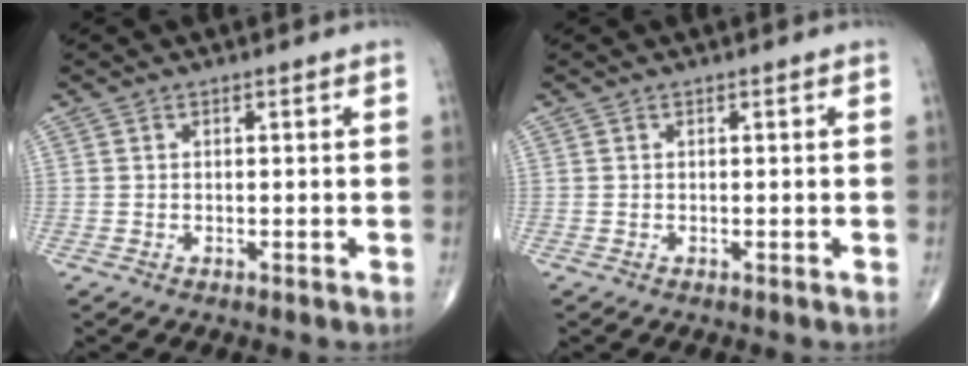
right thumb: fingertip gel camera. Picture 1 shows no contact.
{"total": 0.0}